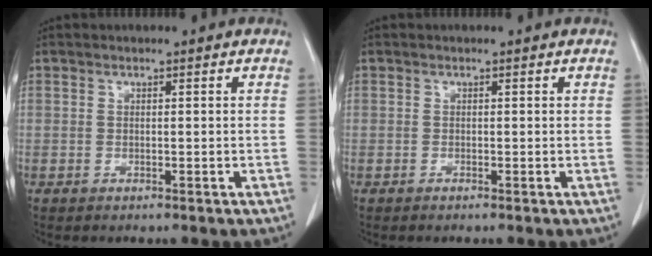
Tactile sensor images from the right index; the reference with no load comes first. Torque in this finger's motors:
{"motor_torque": [-1.05, 0.87, -0.57, -0.19]}